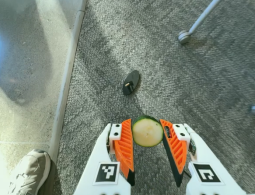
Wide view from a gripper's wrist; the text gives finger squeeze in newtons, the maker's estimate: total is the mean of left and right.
{"total": 8.2, "left": 7.7, "right": 8.6}